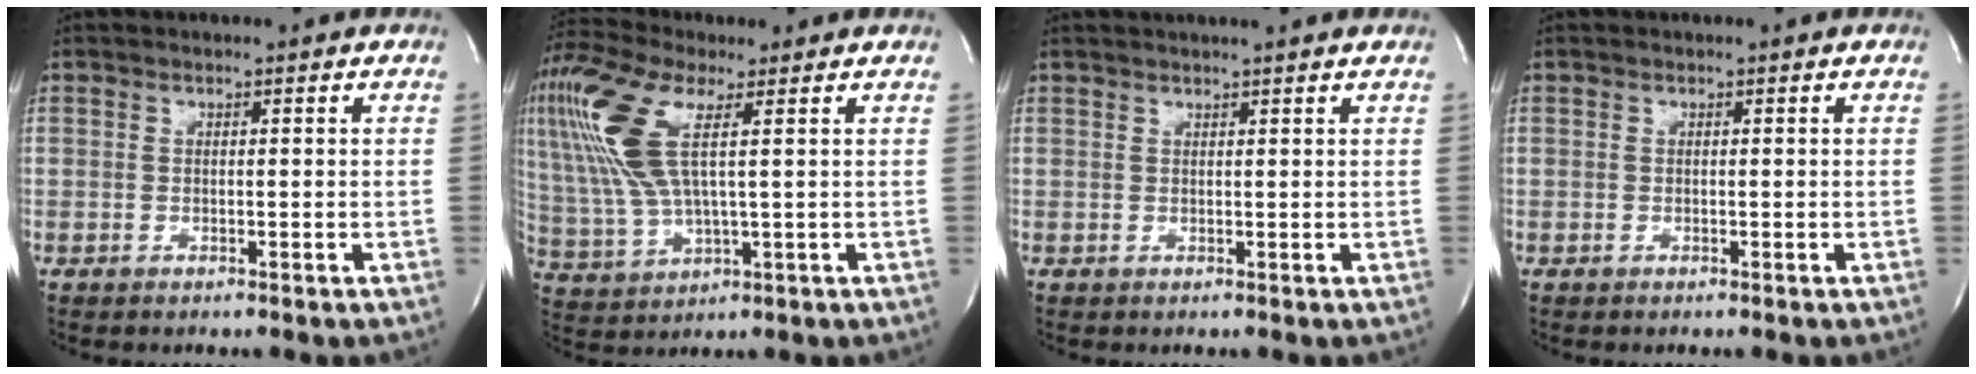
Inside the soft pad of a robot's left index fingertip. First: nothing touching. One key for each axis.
{"total": 12.8, "fx": 4.3, "fy": 3.4, "fz": 11.6, "tx": -0.286, "ty": 0.015, "tz": 0.083}
{"total": 4.7, "fx": 4.3, "fy": -0.1, "fz": 2.0, "tx": -0.028, "ty": 0.024, "tz": 0.051}
{"total": 0.0}